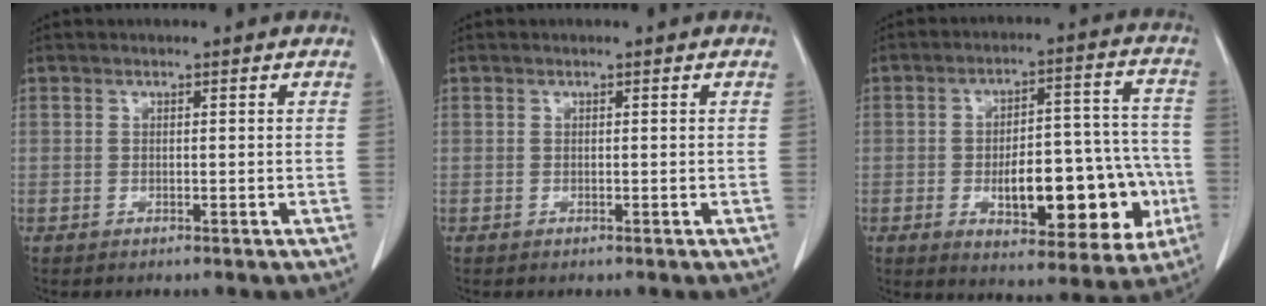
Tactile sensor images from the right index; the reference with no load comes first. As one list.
[{"total": 0.0}, {"total": 17.7, "force": [-4.7, 7.0, 15.5], "torque": [-0.195, 0.030, -0.053]}]